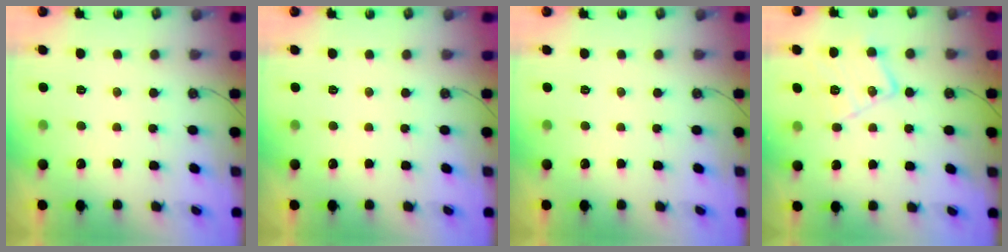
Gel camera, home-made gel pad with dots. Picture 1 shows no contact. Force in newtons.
{"total": 0.0}
{"total": 0.0}
{"total": 15.3, "press": 15.3, "slide": 0.5}